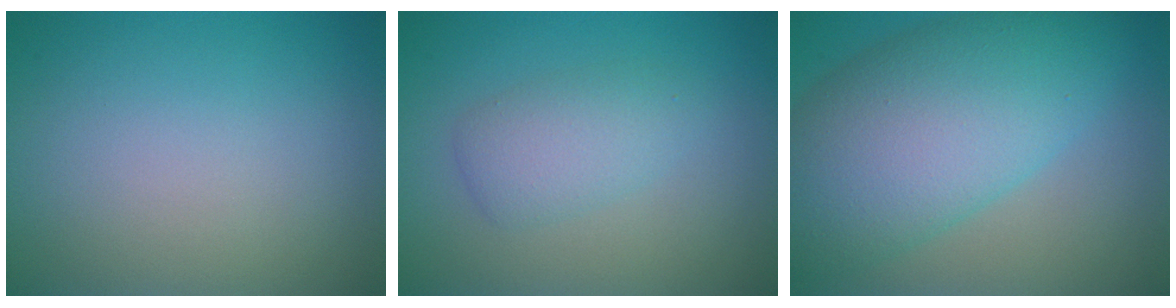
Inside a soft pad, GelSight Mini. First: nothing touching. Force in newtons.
{"total": 2.9, "press": 2.9, "slide": 0.0}
{"total": 11.1, "press": 11.1, "slide": 0.2}